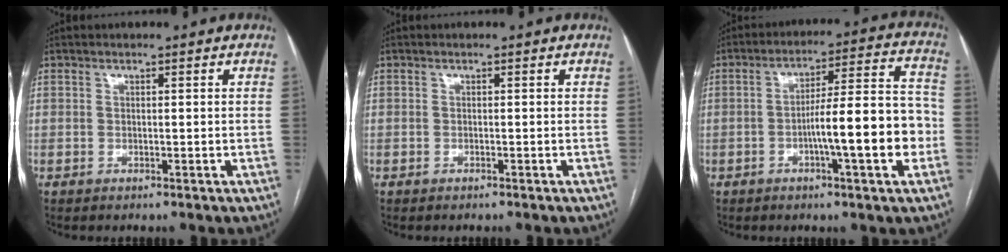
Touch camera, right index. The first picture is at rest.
{"total": 0.0}
{"total": 13.4, "force": [-3.2, 1.3, 12.9], "torque": [-0.193, 0.020, -0.049]}